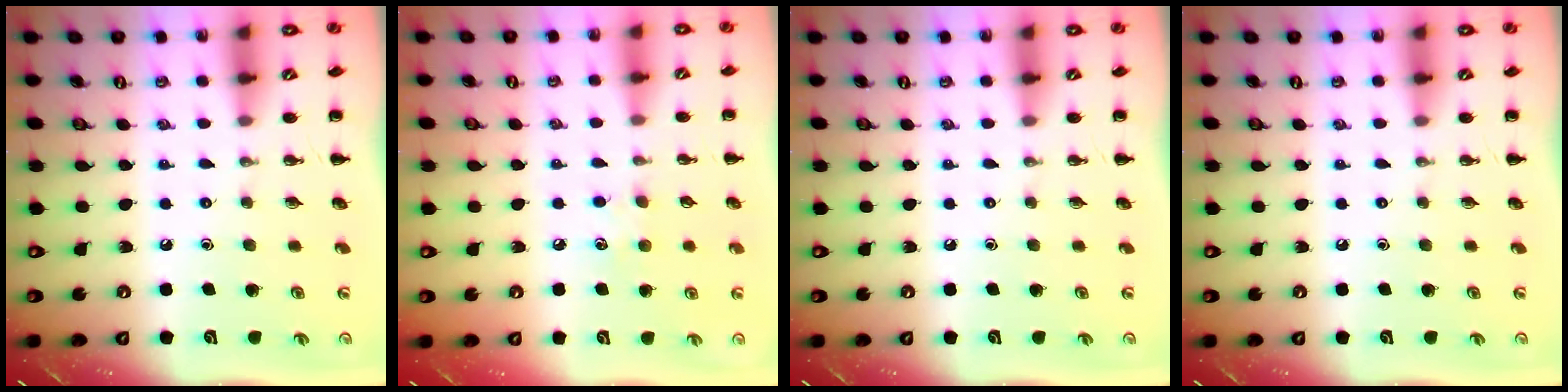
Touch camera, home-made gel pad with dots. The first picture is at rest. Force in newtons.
{"total": 5.8, "press": 5.6, "slide": 1.6}
{"total": 0.0}
{"total": 0.0}